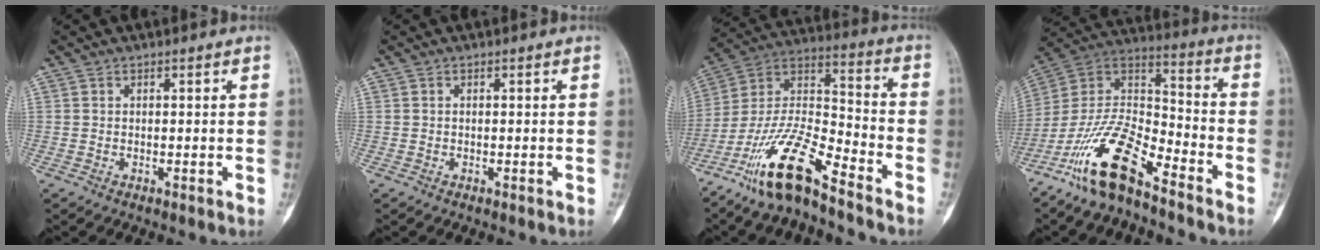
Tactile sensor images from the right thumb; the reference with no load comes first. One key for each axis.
{"total": 0.0}
{"total": 16.5, "fx": -11.8, "fy": 3.8, "fz": 10.9, "tx": -0.209, "ty": 0.076, "tz": -0.223}
{"total": 16.8, "fx": -11.6, "fy": 5.3, "fz": 11.0, "tx": -0.202, "ty": 0.080, "tz": -0.223}